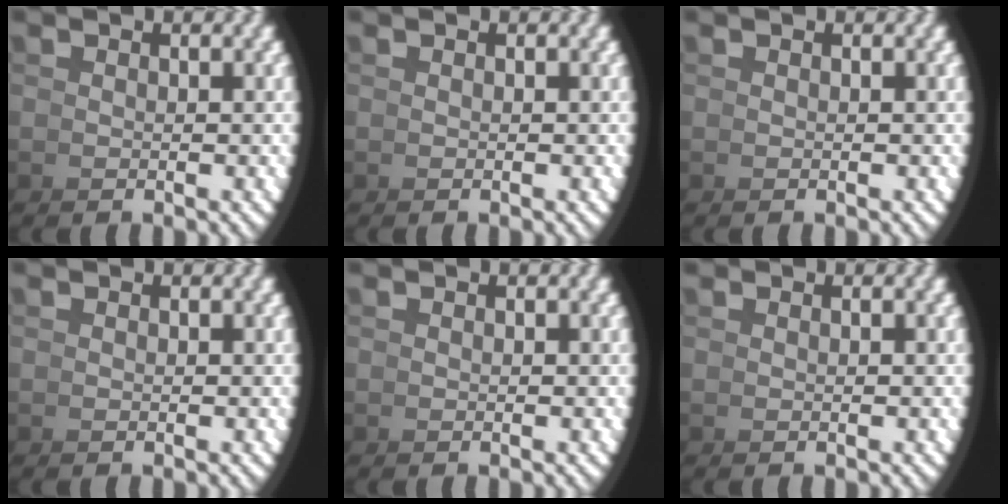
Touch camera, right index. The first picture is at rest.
{"total": 0.0}
{"total": 0.0}
{"total": 0.0}
{"total": 0.0}
{"total": 0.0}